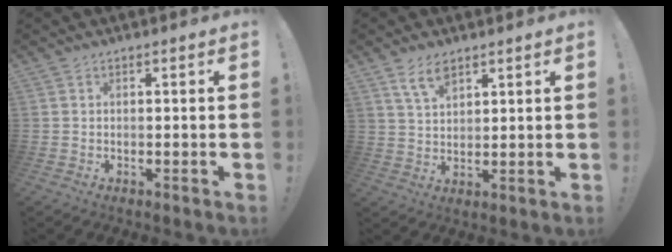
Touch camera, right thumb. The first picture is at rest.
{"total": 6.6, "force": [4.5, 3.0, 3.9], "torque": [-0.074, -0.017, 0.083]}